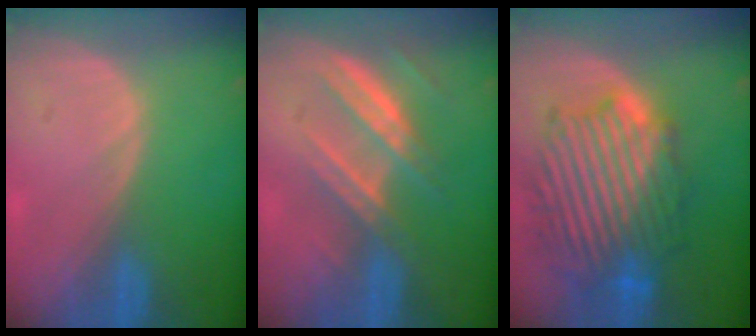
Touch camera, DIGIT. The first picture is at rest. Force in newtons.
{"total": 7.7, "press": 6.9, "slide": 3.5}
{"total": 13.2, "press": 13.2, "slide": 1.0}